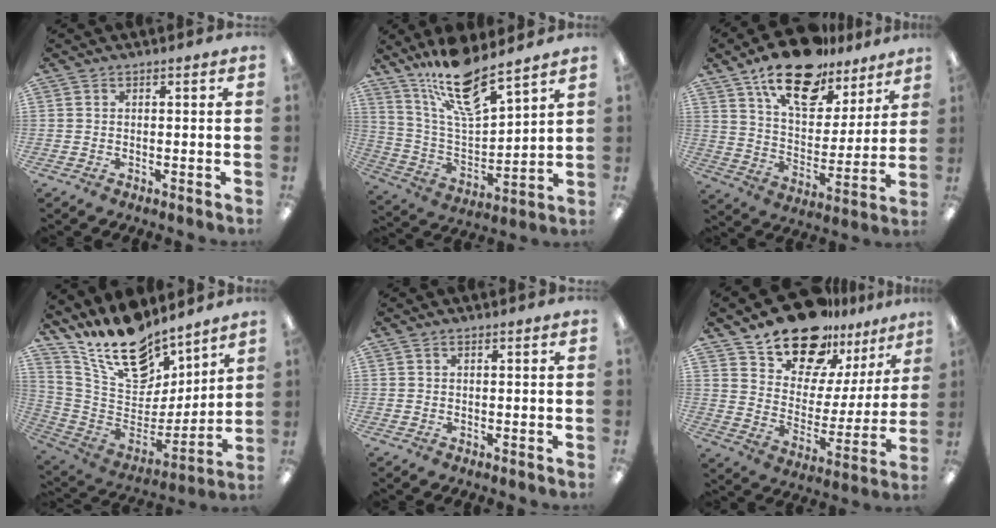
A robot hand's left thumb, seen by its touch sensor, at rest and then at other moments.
{"total": 16.1, "force": [12.7, 4.1, 9.1], "torque": [-0.180, -0.071, 0.219]}
{"total": 18.1, "force": [12.9, 8.7, 9.3], "torque": [-0.152, -0.075, 0.223]}
{"total": 19.4, "force": [15.5, 8.6, 7.8], "torque": [-0.162, -0.107, 0.280]}
{"total": 0.7, "force": [0.3, 0.3, 0.6], "torque": [-0.012, 0.001, 0.005]}
{"total": 18.3, "force": [15.3, 8.4, 5.6], "torque": [-0.108, -0.117, 0.277]}